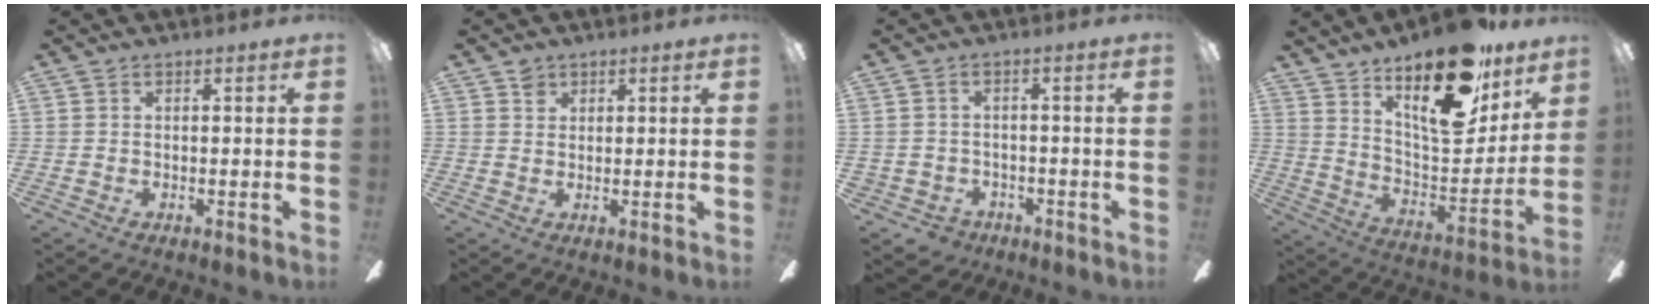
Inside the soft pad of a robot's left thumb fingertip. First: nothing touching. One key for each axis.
{"total": 2.1, "fx": 1.4, "fy": 1.4, "fz": 0.5, "tx": -0.003, "ty": -0.002, "tz": 0.026}
{"total": 2.8, "fx": -0.9, "fy": 2.6, "fz": 0.1, "tx": -0.015, "ty": 0.002, "tz": -0.020}
{"total": 22.8, "fx": 15.6, "fy": 9.2, "fz": 13.9, "tx": -0.198, "ty": -0.101, "tz": 0.265}